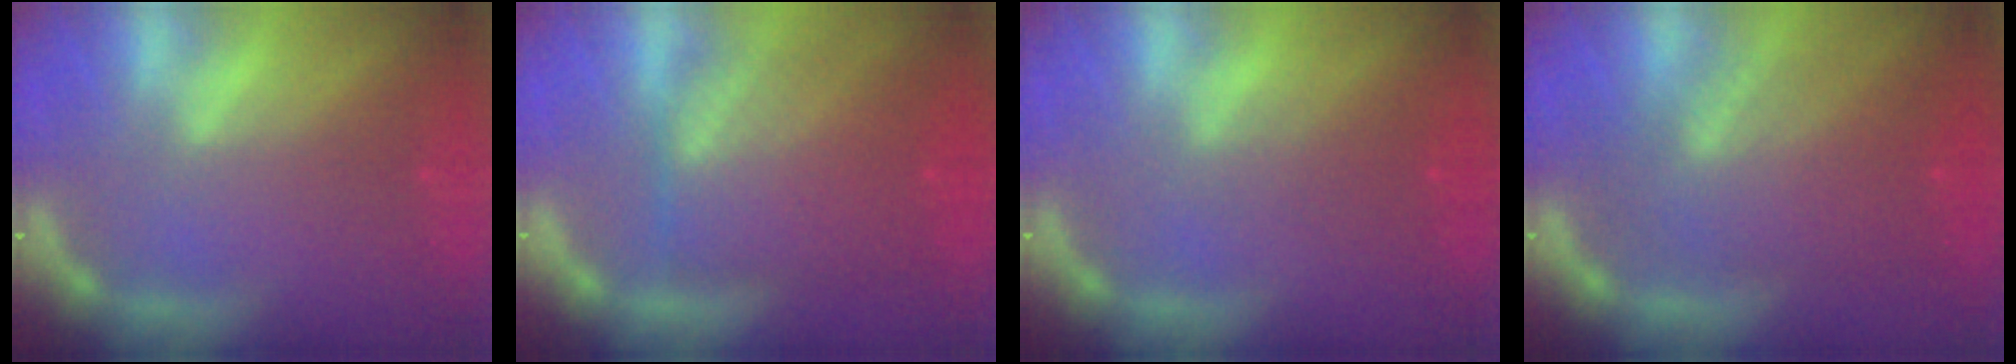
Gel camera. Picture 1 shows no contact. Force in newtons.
{"total": 9.6}
{"total": 2.5}
{"total": 8.5}